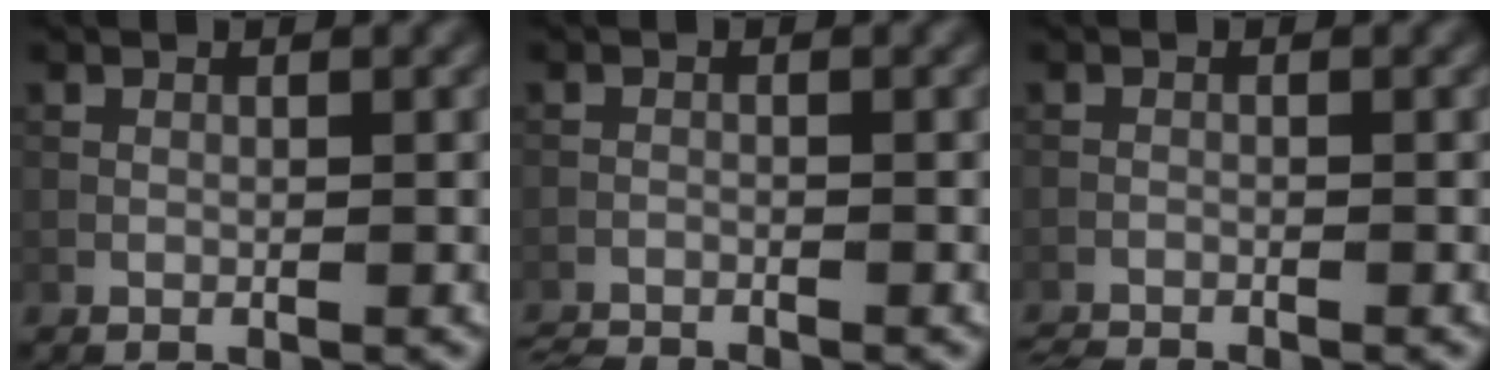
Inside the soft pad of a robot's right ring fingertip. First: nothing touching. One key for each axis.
{"total": 3.1, "fx": -3.0, "fy": 0.1, "fz": 0.6, "tx": -0.020, "ty": -0.015, "tz": -0.059}
{"total": 2.3, "fx": -2.3, "fy": 0.0, "fz": 0.4, "tx": -0.018, "ty": -0.010, "tz": -0.046}